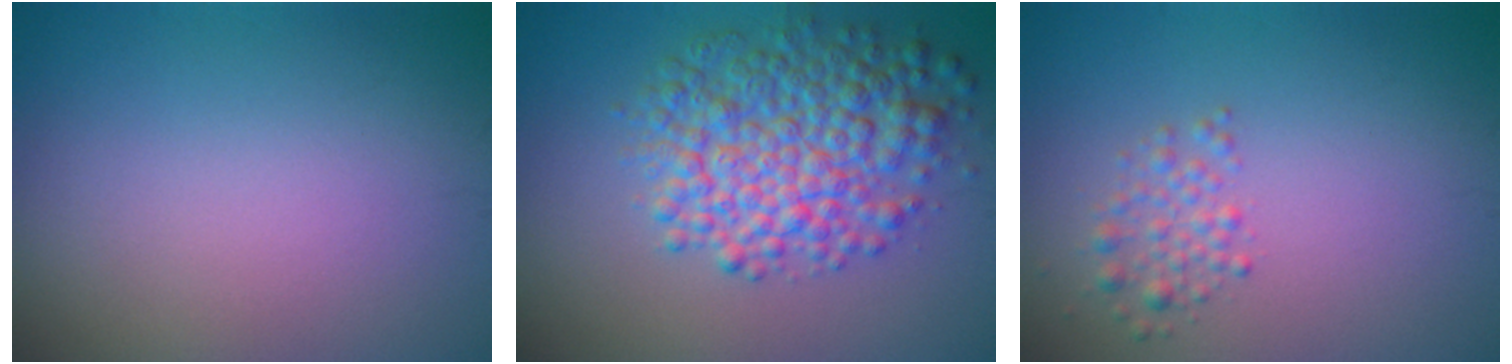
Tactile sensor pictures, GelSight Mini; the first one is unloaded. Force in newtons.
{"total": 7.0, "press": 7.0, "slide": 0.1}
{"total": 1.7, "press": 1.7, "slide": 0.1}